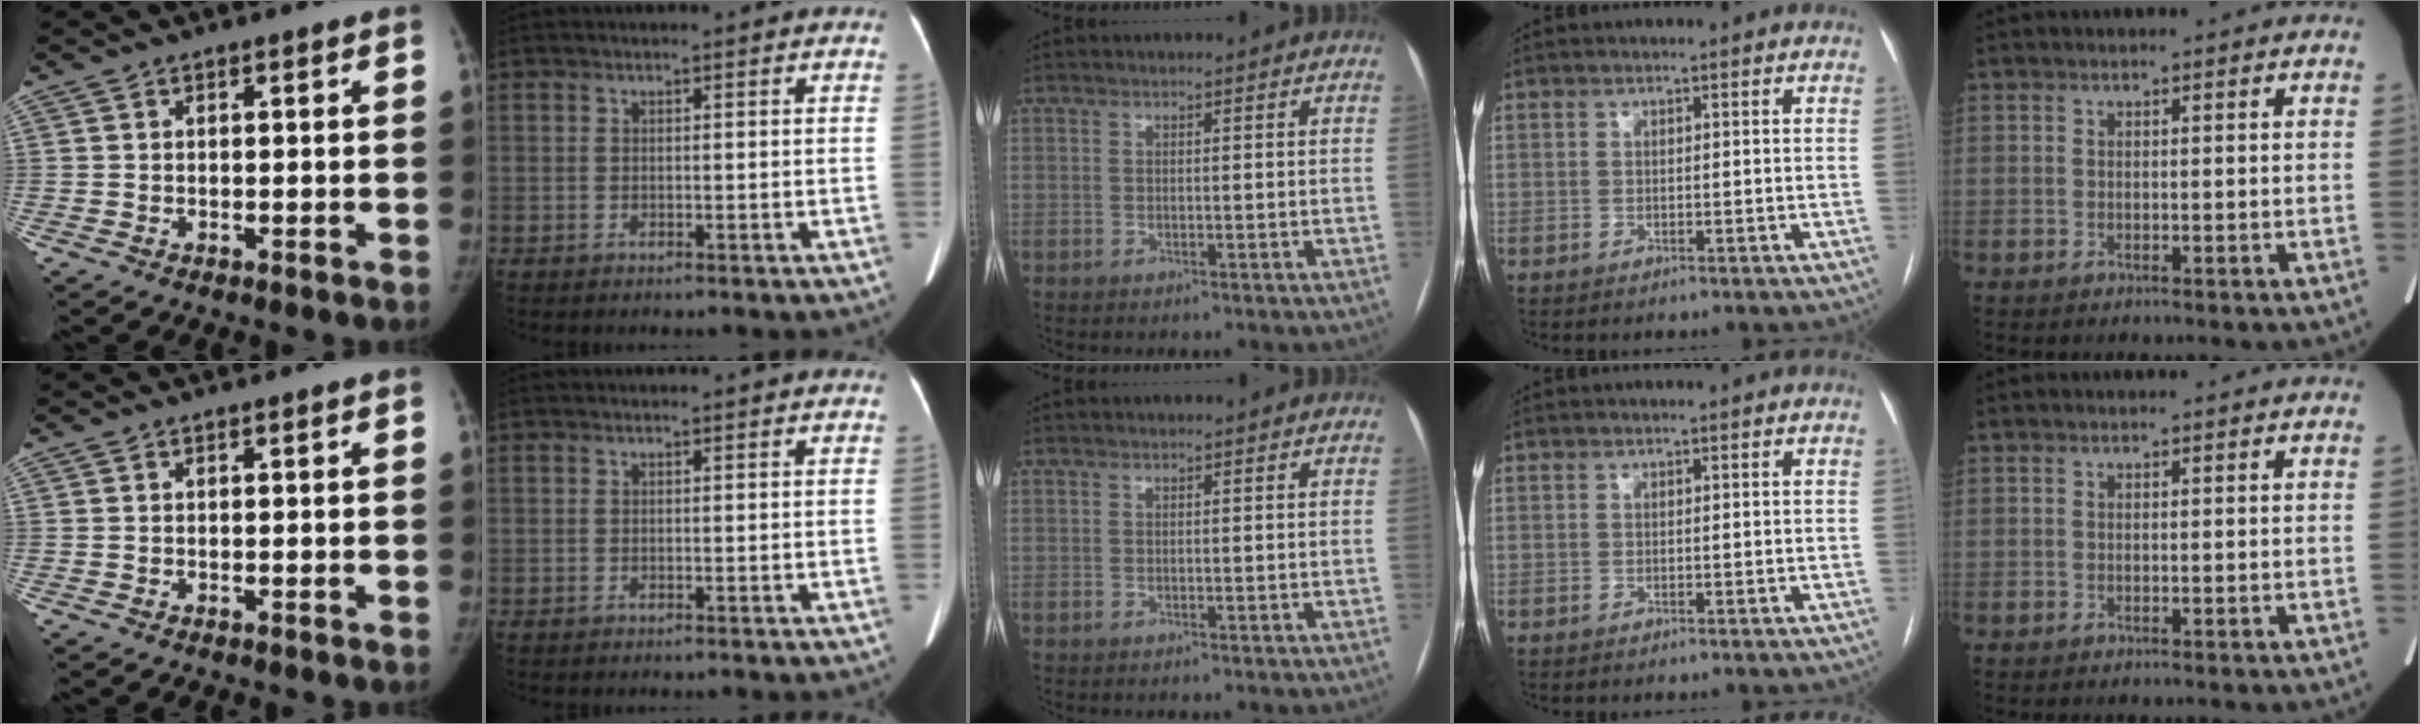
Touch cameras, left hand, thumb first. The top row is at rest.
{}